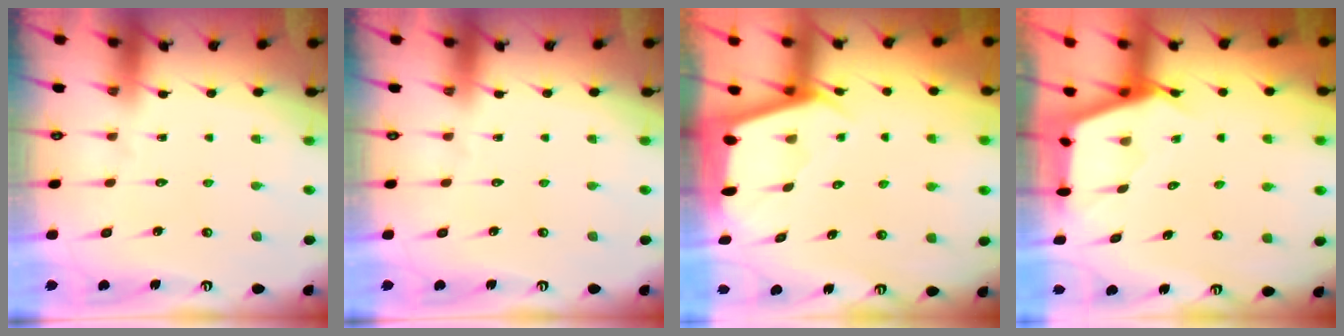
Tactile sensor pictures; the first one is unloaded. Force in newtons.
{"total": 0.0}
{"total": 2.7, "press": 2.7, "slide": 0.2}
{"total": 2.5, "press": 2.5, "slide": 0.3}